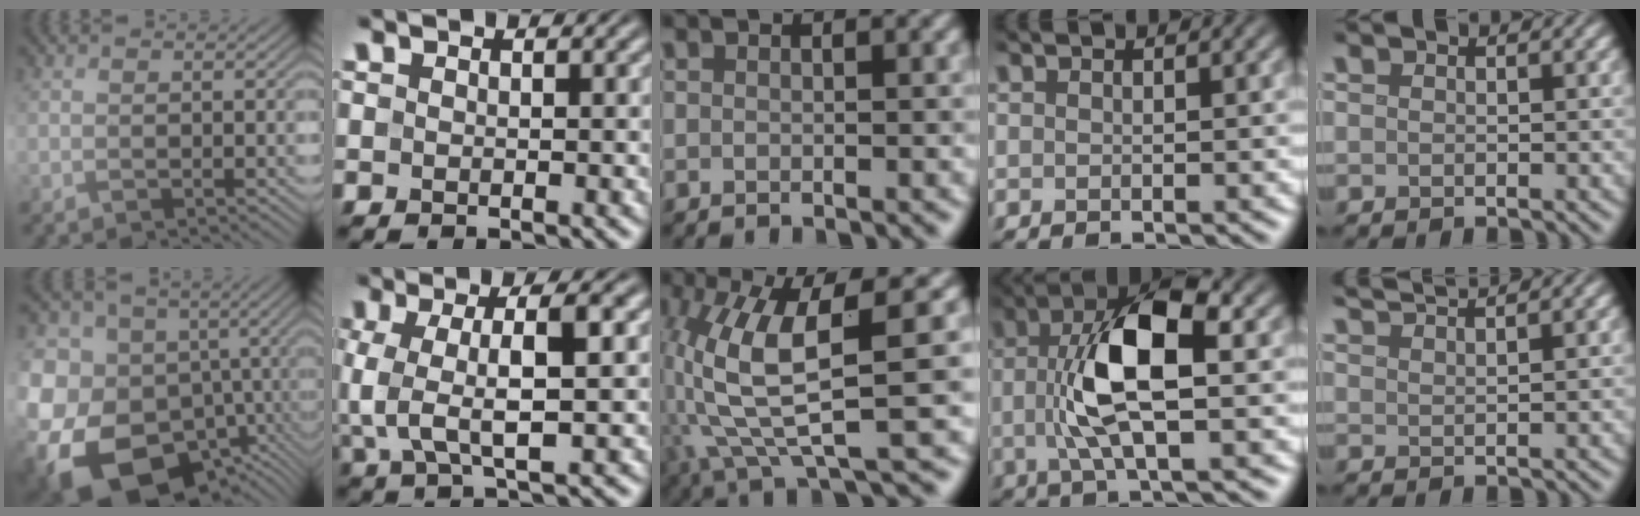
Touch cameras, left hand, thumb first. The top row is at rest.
{"thumb": {"total": 20.9, "force": [-7.2, 16.1, 11.2], "torque": [-0.271, -0.028, -0.115]}, "index": {"total": 6.8, "force": [0.6, 1.8, 6.5], "torque": [-0.125, 0.009, 0.006]}, "middle": {"total": 9.3, "force": [1.0, 1.9, 9.0], "torque": [-0.174, -0.004, 0.022]}, "ring": {"total": 8.0, "force": [0.3, 2.7, 7.6], "torque": [-0.153, 0.004, 0.003]}, "little": {"total": 3.9, "force": [3.5, 0.5, 1.6], "torque": [-0.015, 0.018, 0.052]}}